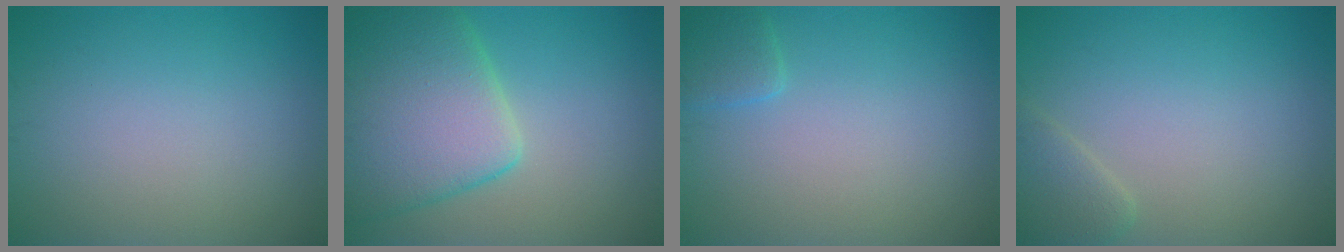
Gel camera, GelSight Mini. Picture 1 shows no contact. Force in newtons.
{"total": 9.3, "press": 9.2, "slide": 0.6}
{"total": 1.6, "press": 1.6, "slide": 0.1}
{"total": 2.0, "press": 2.0, "slide": 0.2}